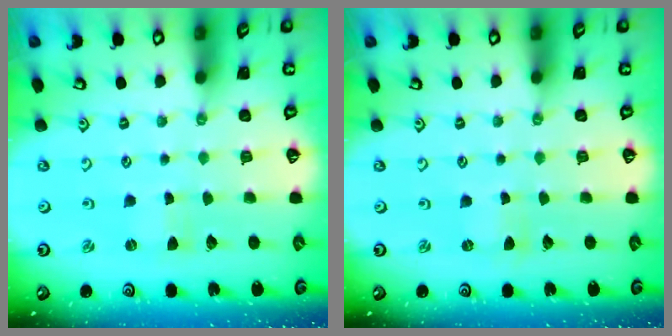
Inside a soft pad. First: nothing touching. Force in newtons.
{"total": 0.0}